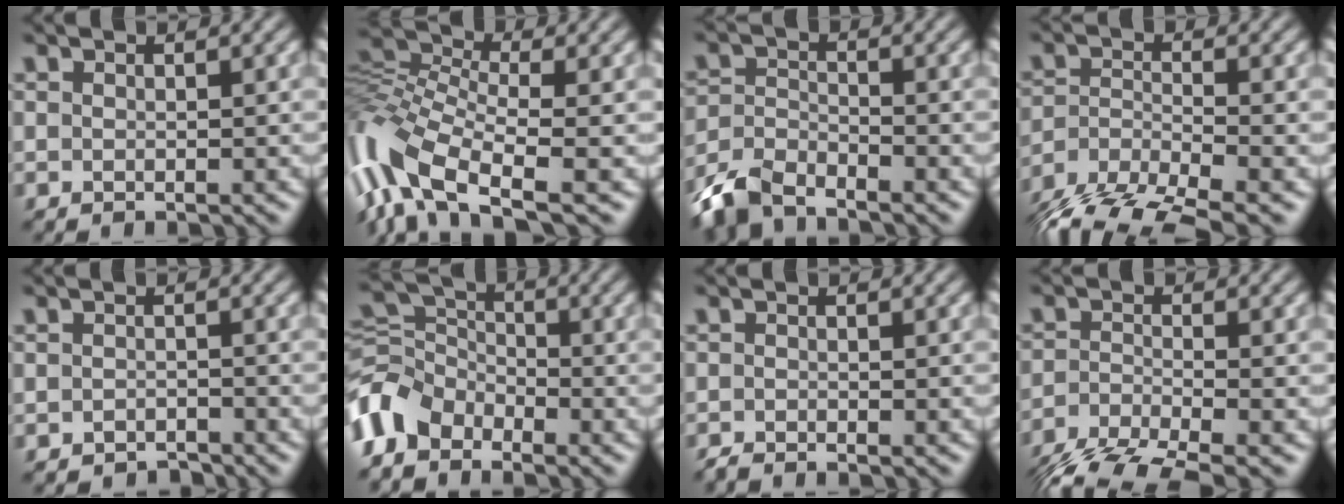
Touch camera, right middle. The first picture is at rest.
{"total": 10.5, "force": [-4.8, 4.8, 8.0], "torque": [-0.175, -0.003, -0.108]}
{"total": 4.8, "force": [-4.2, 1.5, 2.0], "torque": [-0.038, -0.006, -0.093]}
{"total": 8.2, "force": [-6.5, 2.5, 4.3], "torque": [-0.079, -0.017, -0.119]}
{"total": 1.2, "force": [-1.2, 0.4, 0.1], "torque": [0.000, 0.004, -0.020]}
{"total": 5.6, "force": [-3.9, 3.4, 2.2], "torque": [-0.052, 0.003, -0.095]}
{"total": 1.1, "force": [-1.1, 0.0, 0.3], "torque": [-0.001, -0.007, -0.025]}
{"total": 6.6, "force": [-5.2, 1.6, 3.7], "torque": [-0.070, -0.014, -0.100]}